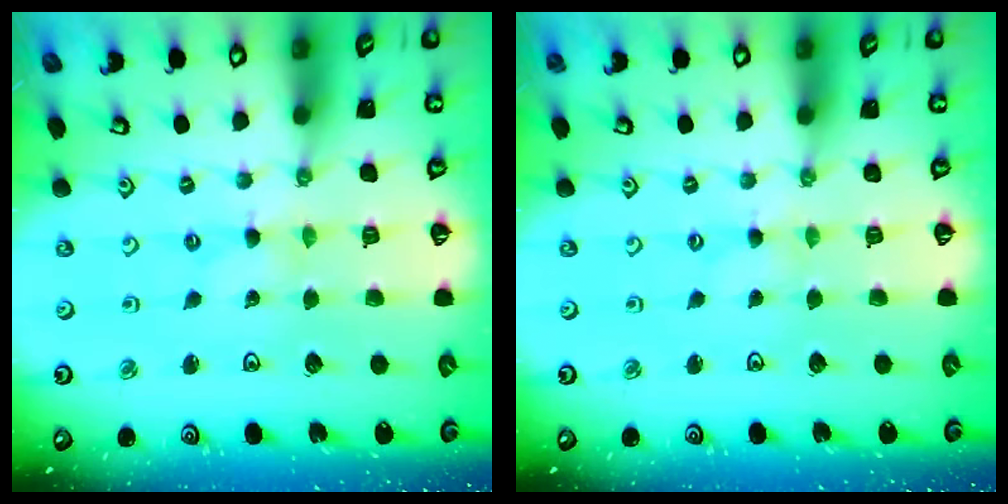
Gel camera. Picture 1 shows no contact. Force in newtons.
{"total": 0.0}